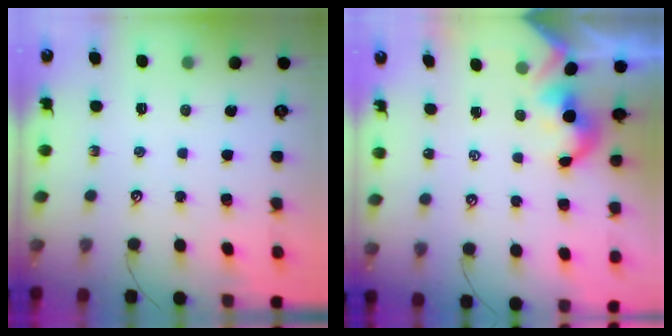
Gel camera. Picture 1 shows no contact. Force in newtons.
{"total": 2.2, "press": 2.2, "slide": 0.3}